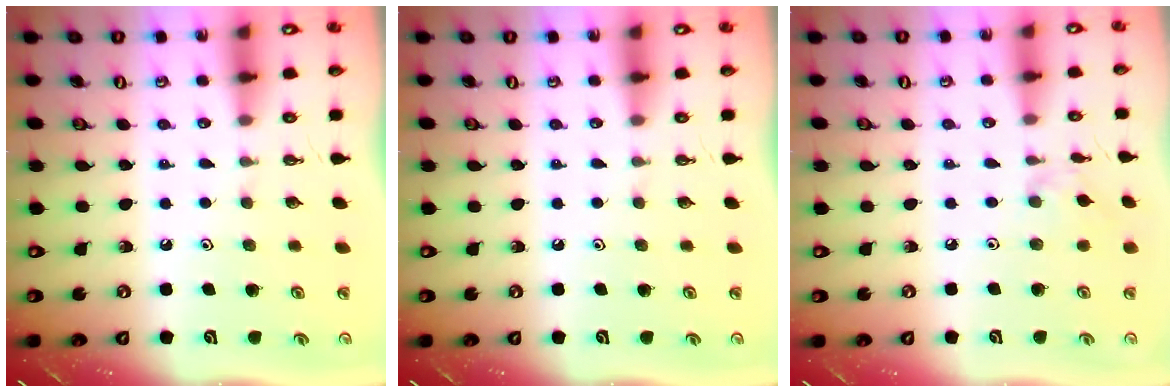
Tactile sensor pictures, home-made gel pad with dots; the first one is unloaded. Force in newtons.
{"total": 0.0}
{"total": 2.5, "press": 2.5, "slide": 0.5}